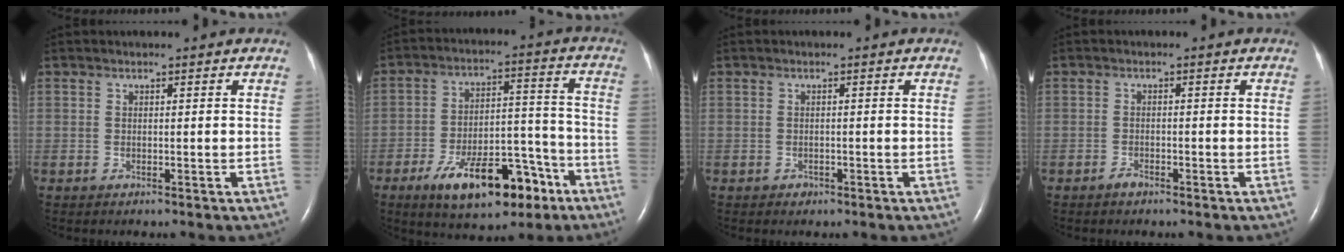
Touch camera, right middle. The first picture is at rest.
{"total": 15.1, "force": [-8.9, 6.2, 10.5], "torque": [-0.160, 0.018, -0.132]}
{"total": 0.8, "force": [-0.5, 0.6, 0.1], "torque": [-0.006, 0.001, -0.008]}
{"total": 1.2, "force": [-1.0, 0.4, 0.4], "torque": [-0.011, 0.000, -0.018]}